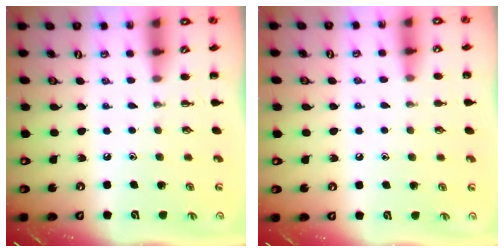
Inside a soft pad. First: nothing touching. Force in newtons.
{"total": 6.2, "press": 5.8, "slide": 2.1}